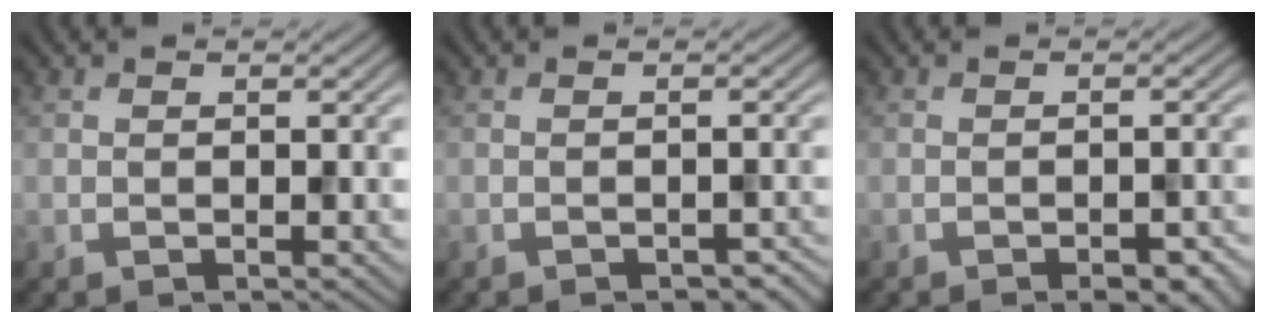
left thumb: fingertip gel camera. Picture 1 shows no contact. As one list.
[{"total": 1.8, "force": [-1.5, 0.5, 0.9], "torque": [-0.012, -0.002, -0.015]}, {"total": 3.7, "force": [-2.4, 1.3, 2.5], "torque": [-0.035, -0.003, -0.021]}]